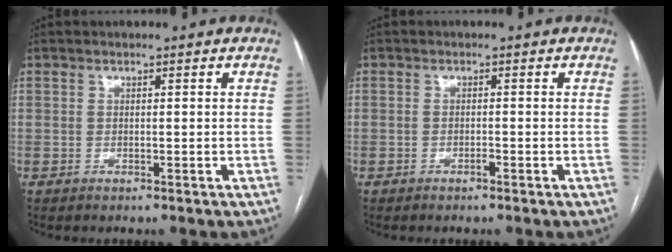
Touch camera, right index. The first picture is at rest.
{"total": 0.7, "force": [-0.5, 0.1, 0.4], "torque": [-0.008, 0.001, -0.009]}